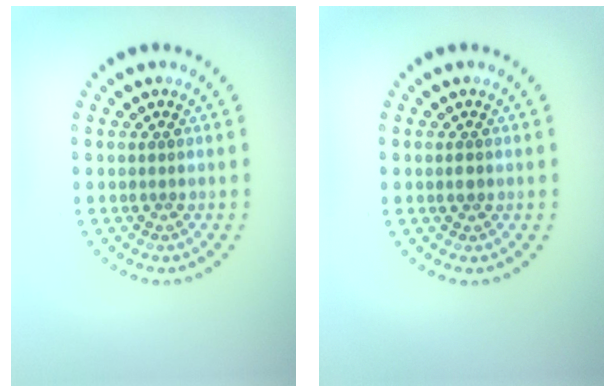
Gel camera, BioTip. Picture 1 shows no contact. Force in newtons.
{"total": 1.0, "press": 1.0, "slide": 0.0}